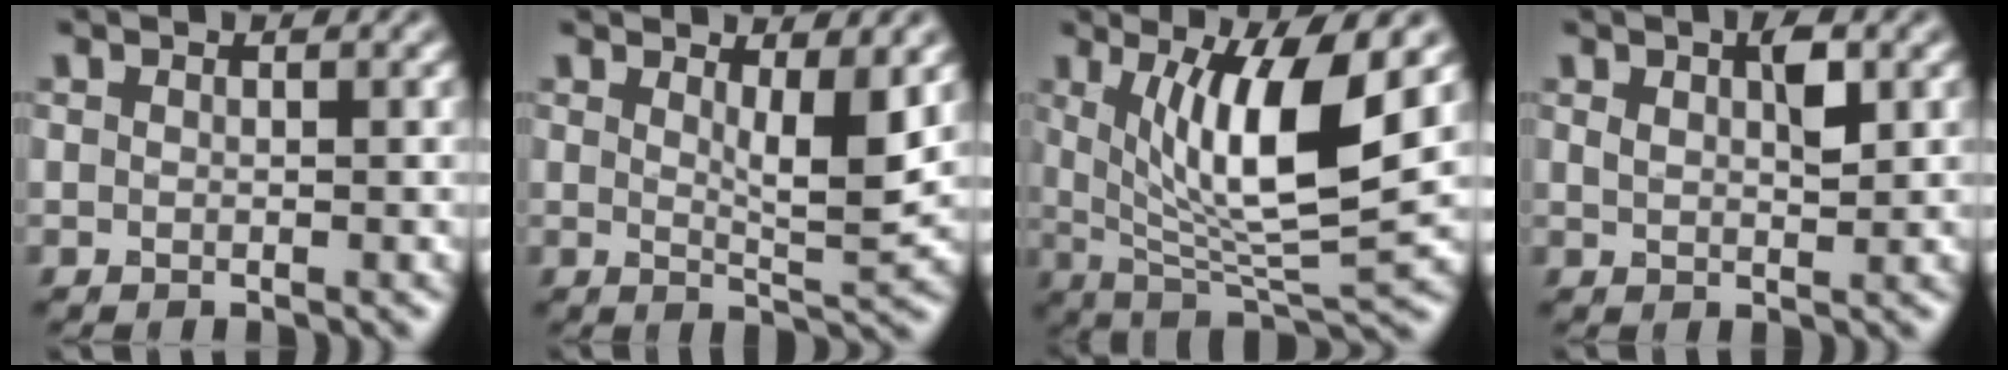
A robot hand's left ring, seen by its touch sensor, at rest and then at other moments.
{"total": 3.6, "force": [1.4, 0.8, 3.2], "torque": [-0.050, -0.013, 0.025]}
{"total": 9.7, "force": [2.4, 2.4, 9.1], "torque": [-0.150, -0.015, 0.048]}
{"total": 2.4, "force": [1.0, 0.9, 2.0], "torque": [-0.036, 0.002, 0.019]}